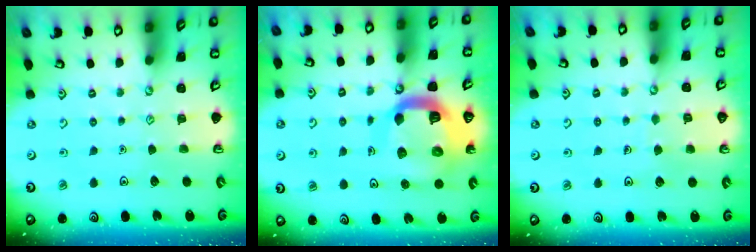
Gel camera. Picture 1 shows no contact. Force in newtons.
{"total": 16.2, "press": 16.1, "slide": 1.8}
{"total": 4.1, "press": 4.1, "slide": 0.2}